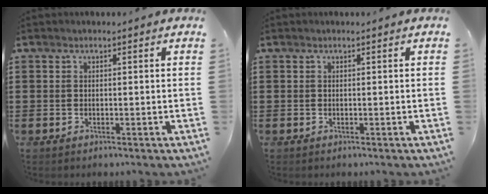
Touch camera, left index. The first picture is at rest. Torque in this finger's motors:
{"motor_torque": [-0.12, -0.11, -0.04, -0.01]}